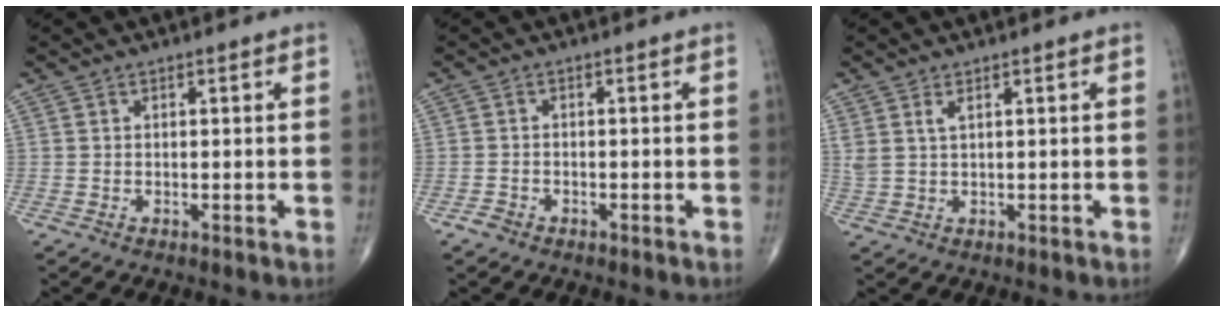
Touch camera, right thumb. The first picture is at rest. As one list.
[{"total": 1.5, "force": [-1.0, 1.0, 0.4], "torque": [-0.010, 0.006, -0.021]}, {"total": 2.5, "force": [1.3, 0.8, 2.0], "torque": [-0.050, 0.003, 0.035]}]